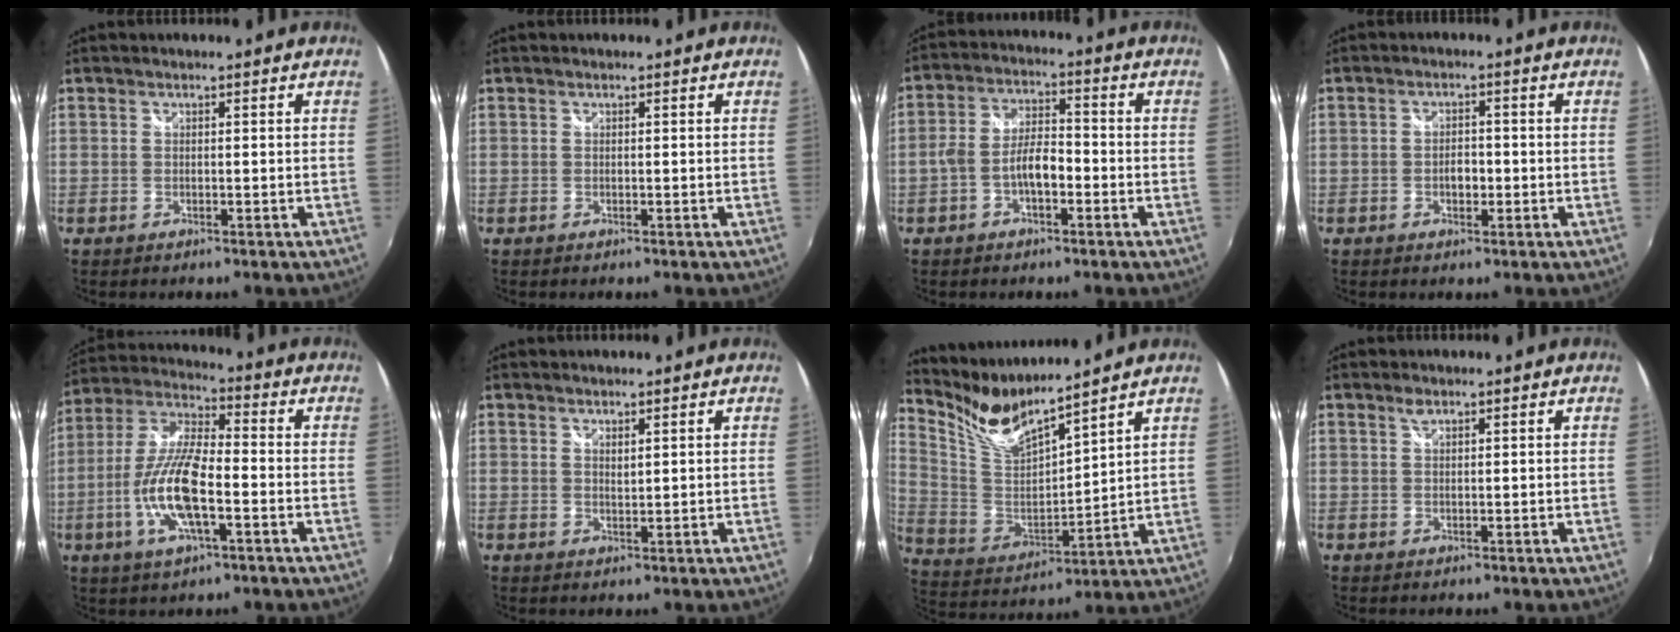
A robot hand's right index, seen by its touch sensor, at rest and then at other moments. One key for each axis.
{"total": 0.0}
{"total": 6.4, "fx": -2.6, "fy": 2.8, "fz": 5.2, "tx": -0.107, "ty": 0.015, "tz": -0.044}
{"total": 2.7, "fx": -0.7, "fy": 1.7, "fz": 1.9, "tx": -0.033, "ty": 0.002, "tz": -0.012}
{"total": 13.7, "fx": -4.2, "fy": 4.0, "fz": 12.4, "tx": -0.259, "ty": -0.005, "tz": -0.082}
{"total": 1.4, "fx": 1.0, "fy": 0.4, "fz": 0.9, "tx": -0.015, "ty": -0.001, "tz": 0.016}
{"total": 10.7, "fx": 9.6, "fy": 0.7, "fz": 4.8, "tx": -0.100, "ty": -0.019, "tz": 0.197}
{"total": 1.1, "fx": 0.8, "fy": 0.4, "fz": 0.6, "tx": -0.011, "ty": 0.003, "tz": 0.013}